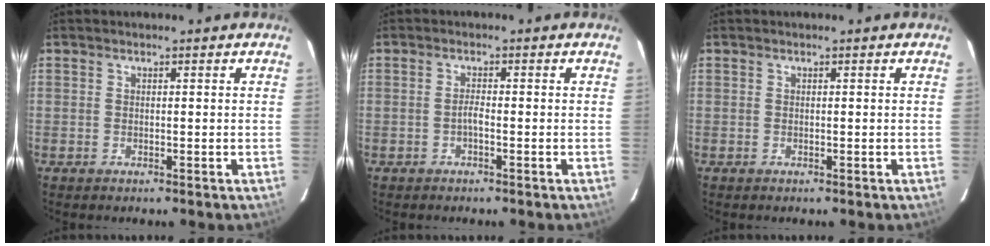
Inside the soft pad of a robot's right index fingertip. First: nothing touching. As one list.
[{"total": 1.2, "force": [-0.7, 0.2, 1.0], "torque": [-0.020, 0.004, -0.015]}, {"total": 0.0}]